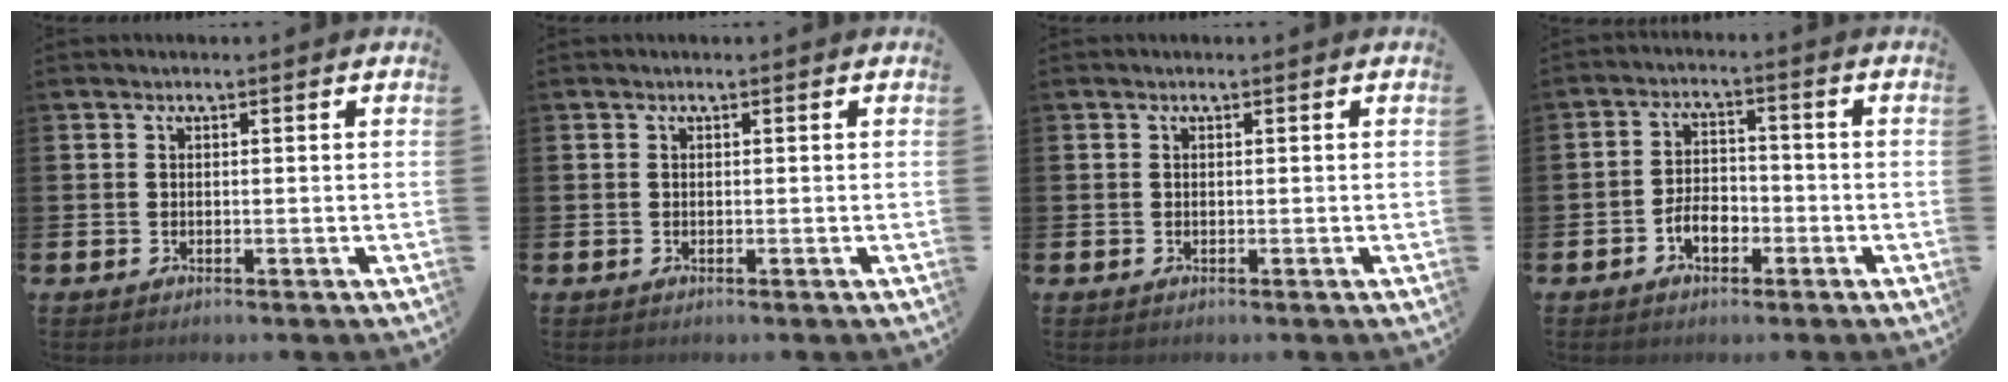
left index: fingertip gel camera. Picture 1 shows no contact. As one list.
[{"total": 0.0}, {"total": 0.0}, {"total": 3.9, "force": [-1.9, 2.2, 2.5], "torque": [-0.043, 0.006, -0.036]}]